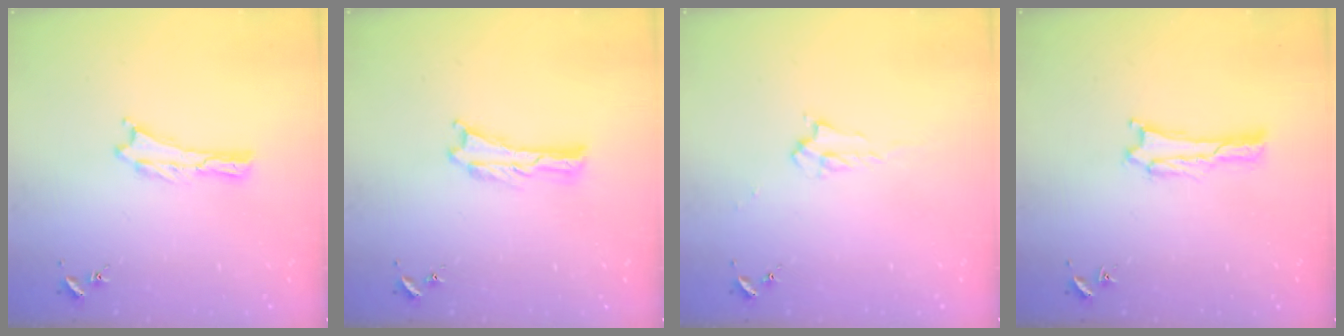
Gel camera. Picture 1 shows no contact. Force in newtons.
{"total": 0.0}
{"total": 2.2, "press": 2.2, "slide": 0.4}
{"total": 1.9, "press": 1.9, "slide": 0.1}